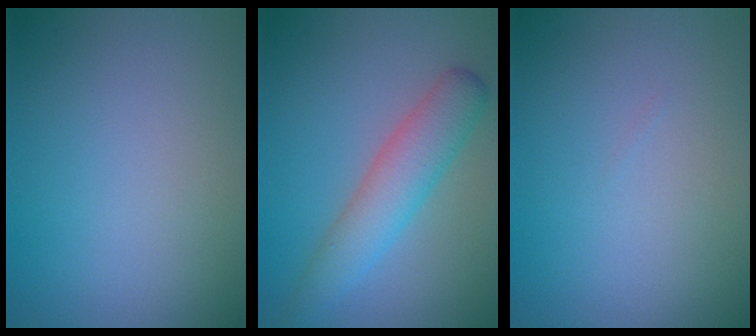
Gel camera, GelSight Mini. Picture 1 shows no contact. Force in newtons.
{"total": 4.1, "press": 4.1, "slide": 0.2}
{"total": 0.0}